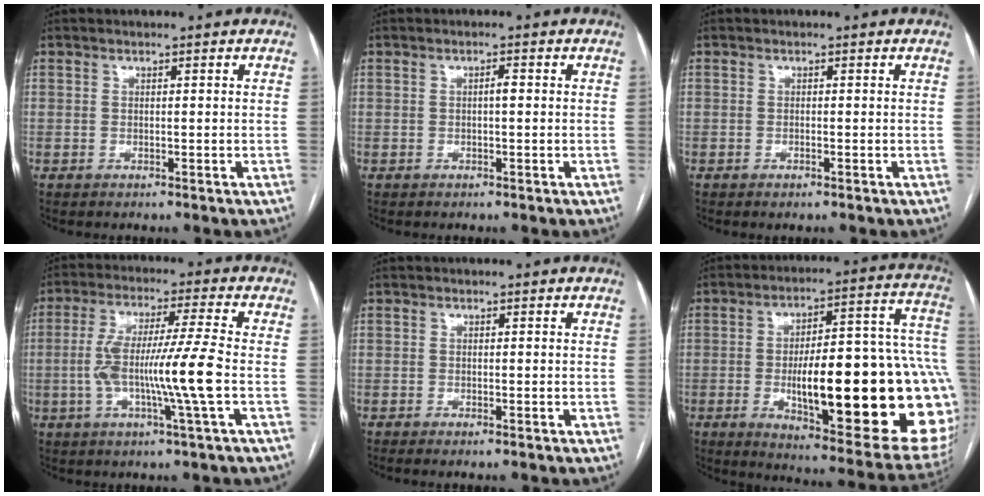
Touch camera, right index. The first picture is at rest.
{"total": 1.1, "force": [0.0, 0.2, 1.1], "torque": [-0.015, 0.003, -0.001]}
{"total": 0.7, "force": [-0.5, 0.0, 0.5], "torque": [-0.009, -0.001, -0.006]}
{"total": 11.6, "force": [-2.1, -0.8, 11.4], "torque": [-0.218, 0.000, -0.043]}
{"total": 0.7, "force": [-0.5, -0.1, 0.5], "torque": [-0.011, -0.001, -0.009]}
{"total": 32.2, "force": [-4.6, 6.7, 31.1], "torque": [-0.353, 0.014, -0.059]}